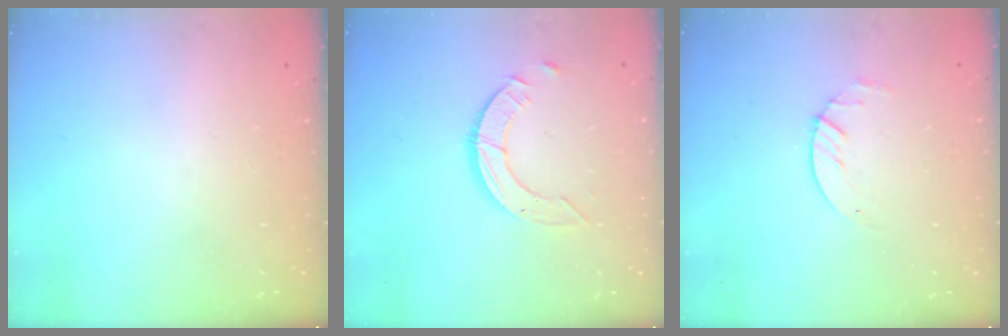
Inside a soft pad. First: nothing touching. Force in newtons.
{"total": 4.2, "press": 4.2, "slide": 0.2}
{"total": 1.7, "press": 1.6, "slide": 0.2}